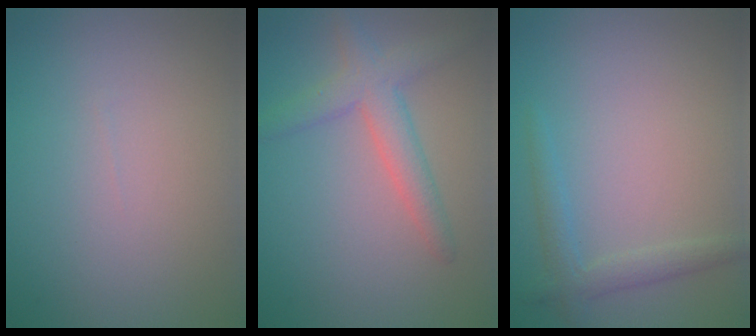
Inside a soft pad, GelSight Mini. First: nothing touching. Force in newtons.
{"total": 3.5, "press": 3.5, "slide": 0.2}
{"total": 1.2, "press": 1.2, "slide": 0.1}